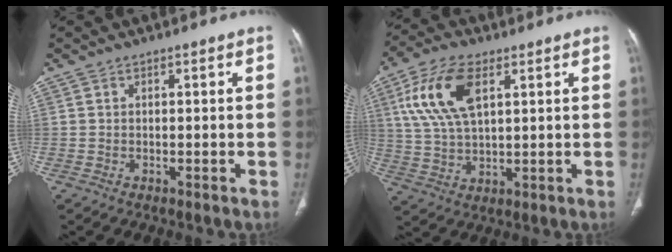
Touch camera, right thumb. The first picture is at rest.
{"total": 13.0, "force": [4.7, 6.4, 10.3], "torque": [-0.210, -0.002, 0.093]}